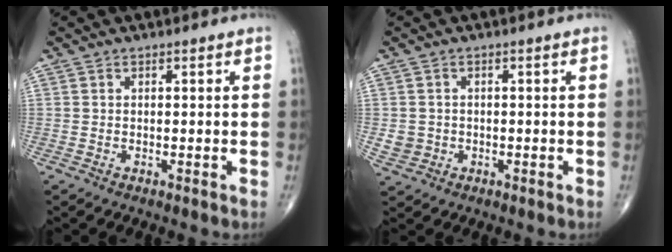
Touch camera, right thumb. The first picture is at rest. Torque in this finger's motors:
{"motor_torque": [0.28, 0.01, -0.09, -0.20, -0.01]}